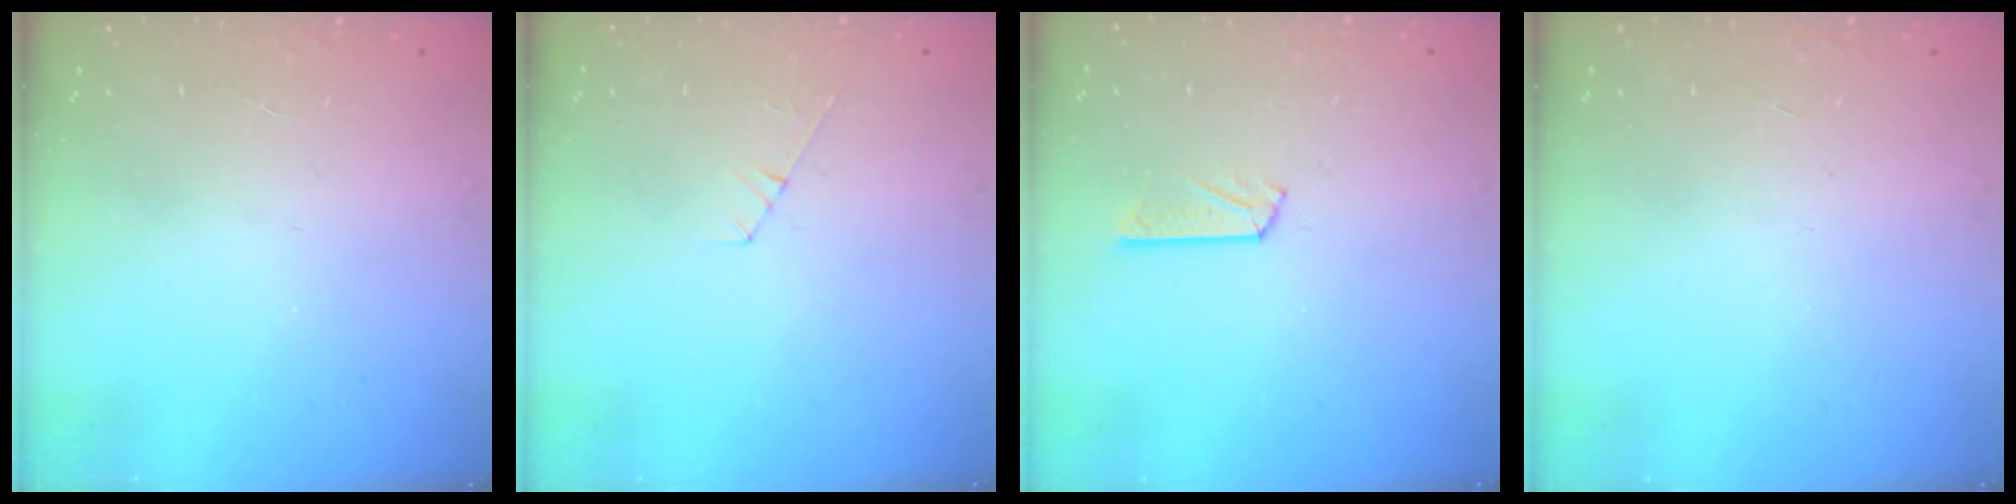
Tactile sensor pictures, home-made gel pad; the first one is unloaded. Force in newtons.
{"total": 5.0, "press": 5.0, "slide": 0.5}
{"total": 4.4, "press": 4.4, "slide": 0.4}
{"total": 0.0}